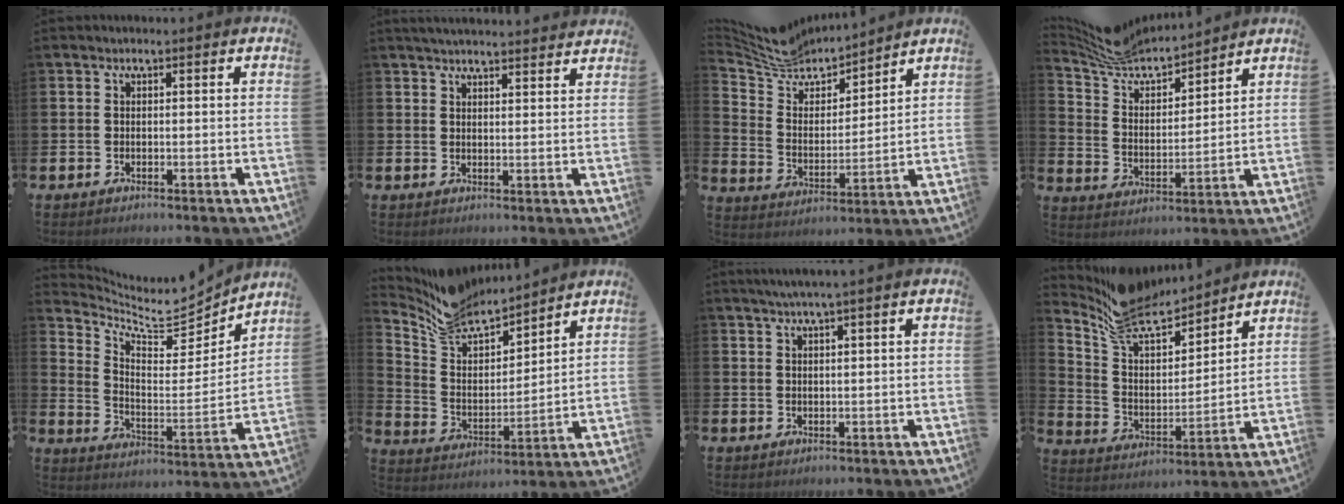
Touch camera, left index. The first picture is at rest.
{"total": 3.7, "force": [3.7, -0.1, 0.3], "torque": [-0.013, -0.017, 0.067]}
{"total": 8.0, "force": [7.5, 2.5, 0.9], "torque": [-0.066, -0.053, 0.138]}
{"total": 7.4, "force": [7.0, 2.1, 1.3], "torque": [-0.068, -0.045, 0.125]}
{"total": 8.4, "force": [7.7, 2.5, 2.0], "torque": [-0.070, -0.068, 0.133]}
{"total": 8.9, "force": [8.5, 2.3, 1.3], "torque": [-0.074, -0.065, 0.159]}
{"total": 2.3, "force": [1.9, -0.5, 1.2], "torque": [-0.034, 0.003, 0.036]}
{"total": 10.4, "force": [9.4, 3.5, 2.8], "torque": [-0.108, -0.063, 0.175]}